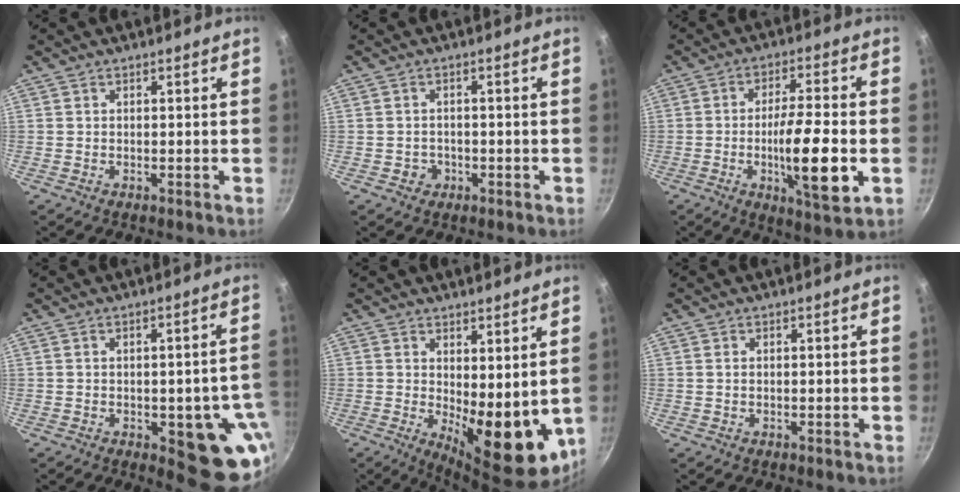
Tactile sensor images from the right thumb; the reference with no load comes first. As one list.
[{"total": 2.4, "force": [-0.8, 2.2, 0.7], "torque": [-0.003, 0.005, -0.007]}, {"total": 14.0, "force": [-3.1, 3.2, 13.2], "torque": [-0.217, 0.008, -0.052]}, {"total": 13.8, "force": [-3.4, 5.7, 12.0], "torque": [-0.085, 0.005, -0.039]}, {"total": 12.3, "force": [1.1, 5.4, 11.0], "torque": [-0.125, -0.031, 0.030]}, {"total": 0.6, "force": [0.2, 0.4, 0.4], "torque": [-0.008, 0.001, 0.003]}]